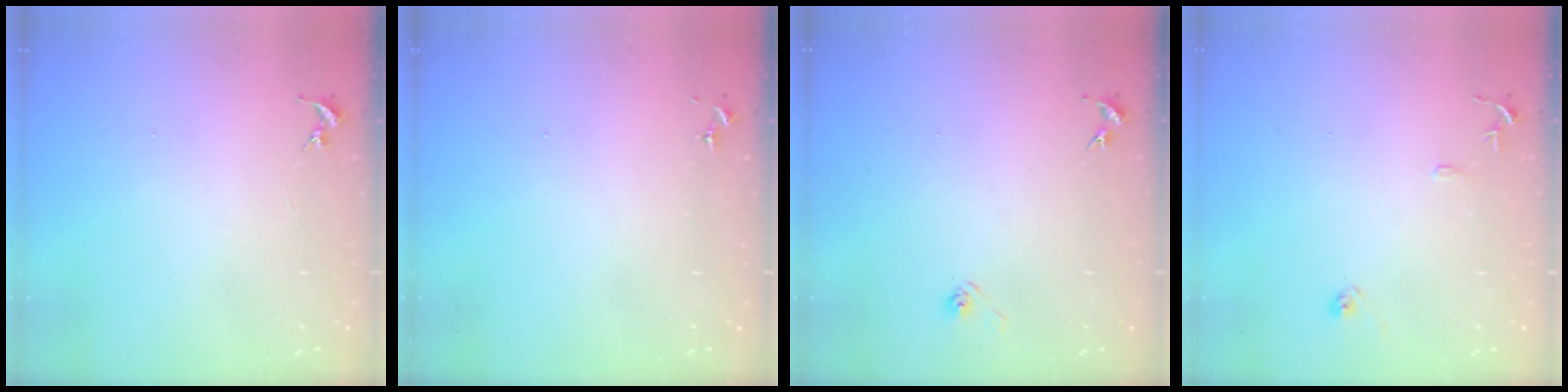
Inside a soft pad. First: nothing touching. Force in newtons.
{"total": 0.0}
{"total": 2.9, "press": 2.6, "slide": 1.4}
{"total": 9.1, "press": 9.1, "slide": 0.8}